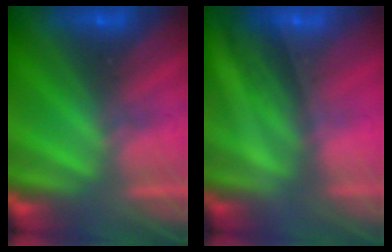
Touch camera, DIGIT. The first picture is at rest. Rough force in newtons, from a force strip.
{"total": 1.9}